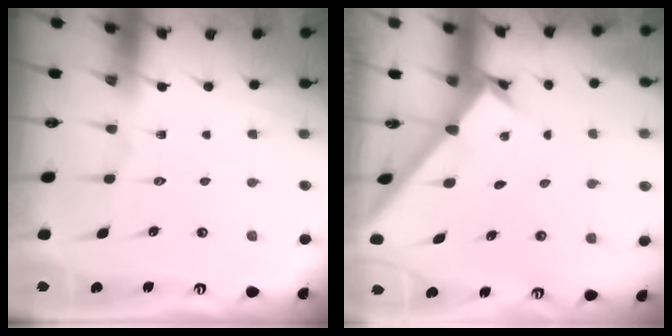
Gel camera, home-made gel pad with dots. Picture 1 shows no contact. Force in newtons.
{"total": 1.7, "press": 1.7, "slide": 0.2}